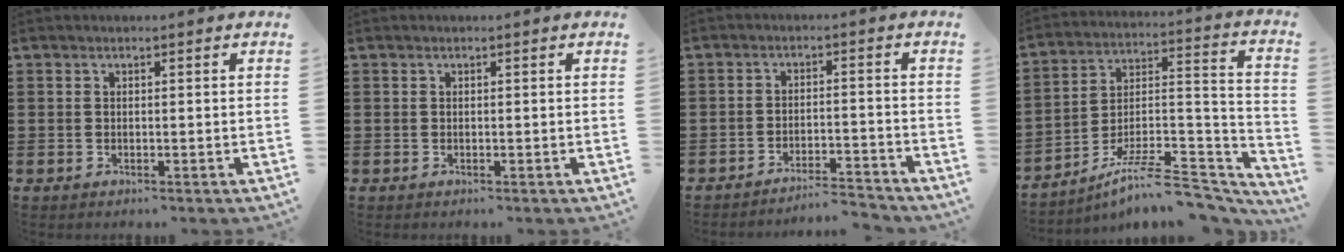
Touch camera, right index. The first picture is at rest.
{"total": 0.0}
{"total": 3.9, "force": [-3.9, -0.1, 0.7], "torque": [-0.016, -0.002, -0.081]}
{"total": 9.3, "force": [-7.4, 2.0, 5.3], "torque": [-0.080, 0.014, -0.141]}